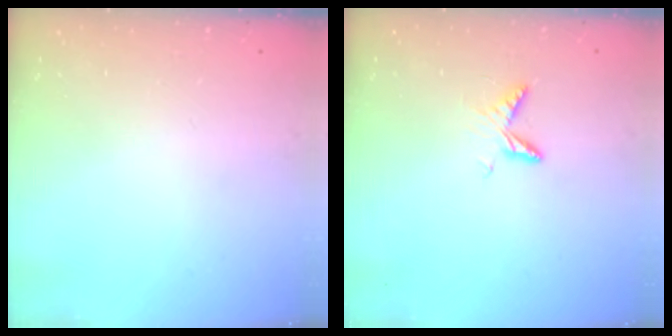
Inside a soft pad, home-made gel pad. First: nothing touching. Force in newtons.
{"total": 6.2, "press": 6.2, "slide": 0.6}